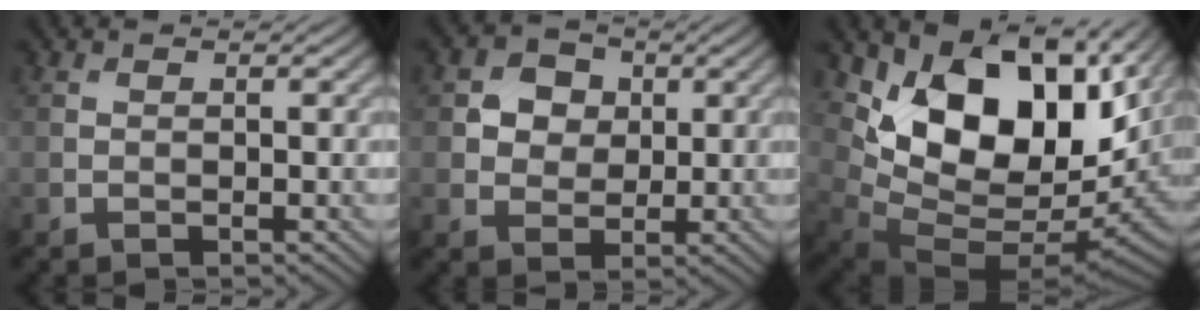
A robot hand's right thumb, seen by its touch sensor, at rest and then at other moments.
{"total": 4.8, "force": [1.2, 4.2, 2.0], "torque": [-0.051, 0.002, 0.013]}
{"total": 16.4, "force": [5.2, 9.5, 12.3], "torque": [-0.222, -0.016, 0.114]}